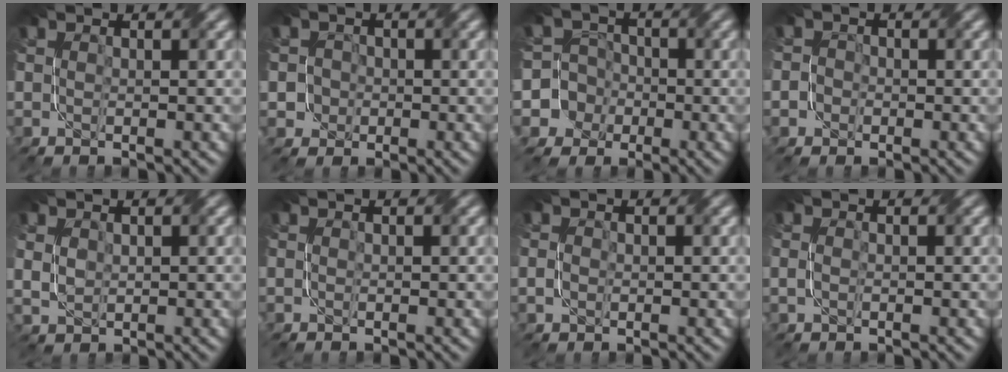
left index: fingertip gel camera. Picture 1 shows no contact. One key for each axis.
{"total": 2.8, "fx": -0.7, "fy": 2.6, "fz": 0.7, "tx": 0.002, "ty": 0.018, "tz": -0.023}
{"total": 8.1, "fx": -2.8, "fy": 7.5, "fz": 1.1, "tx": -0.037, "ty": 0.020, "tz": -0.080}
{"total": 2.2, "fx": -0.7, "fy": 2.0, "fz": 0.7, "tx": 0.009, "ty": 0.015, "tz": -0.038}
{"total": 1.6, "fx": 0.4, "fy": 1.1, "fz": 1.0, "tx": -0.039, "ty": 0.003, "tz": 0.020}
{"total": 0.0}
{"total": 0.9, "fx": -0.7, "fy": 0.4, "fz": 0.4, "tx": -0.007, "ty": 0.000, "tz": -0.017}
{"total": 0.8, "fx": -0.6, "fy": 0.2, "fz": 0.5, "tx": -0.010, "ty": 0.001, "tz": -0.013}